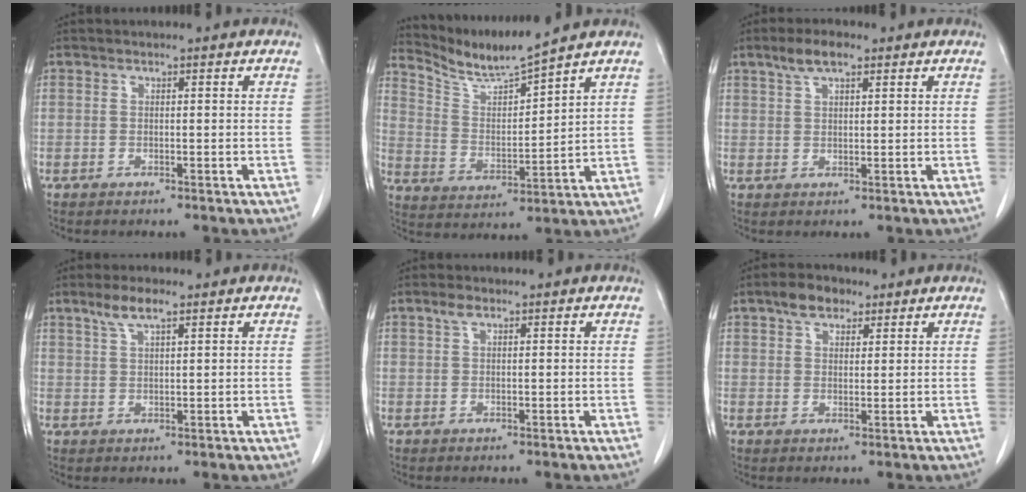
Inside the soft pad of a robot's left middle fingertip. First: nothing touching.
{"total": 7.9, "force": [7.6, -1.7, 1.5], "torque": [-0.041, -0.014, 0.161]}
{"total": 4.3, "force": [2.8, 1.4, 3.0], "torque": [-0.063, 0.011, 0.055]}
{"total": 3.9, "force": [2.7, 0.7, 2.8], "torque": [-0.062, 0.006, 0.055]}
{"total": 1.4, "force": [0.9, 0.6, 0.9], "torque": [-0.020, 0.009, 0.017]}
{"total": 4.6, "force": [3.0, 2.6, 2.4], "torque": [-0.043, 0.013, 0.054]}